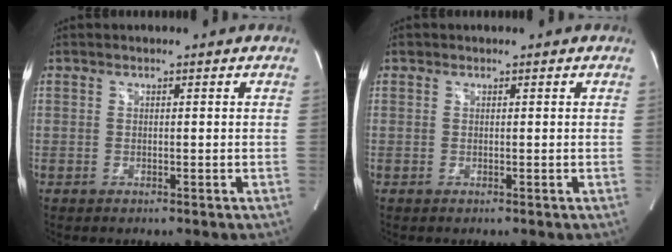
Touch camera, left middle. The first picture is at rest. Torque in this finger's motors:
{"motor_torque": [0.03, 0.01, -0.13, 0.01]}